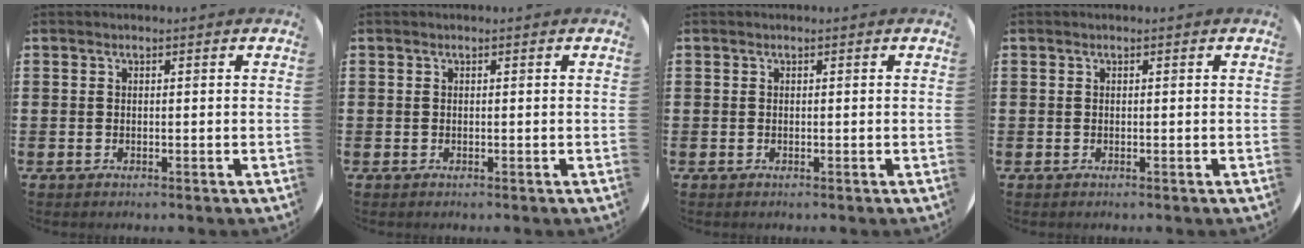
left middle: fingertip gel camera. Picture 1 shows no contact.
{"total": 0.0}
{"total": 0.0}
{"total": 0.0}